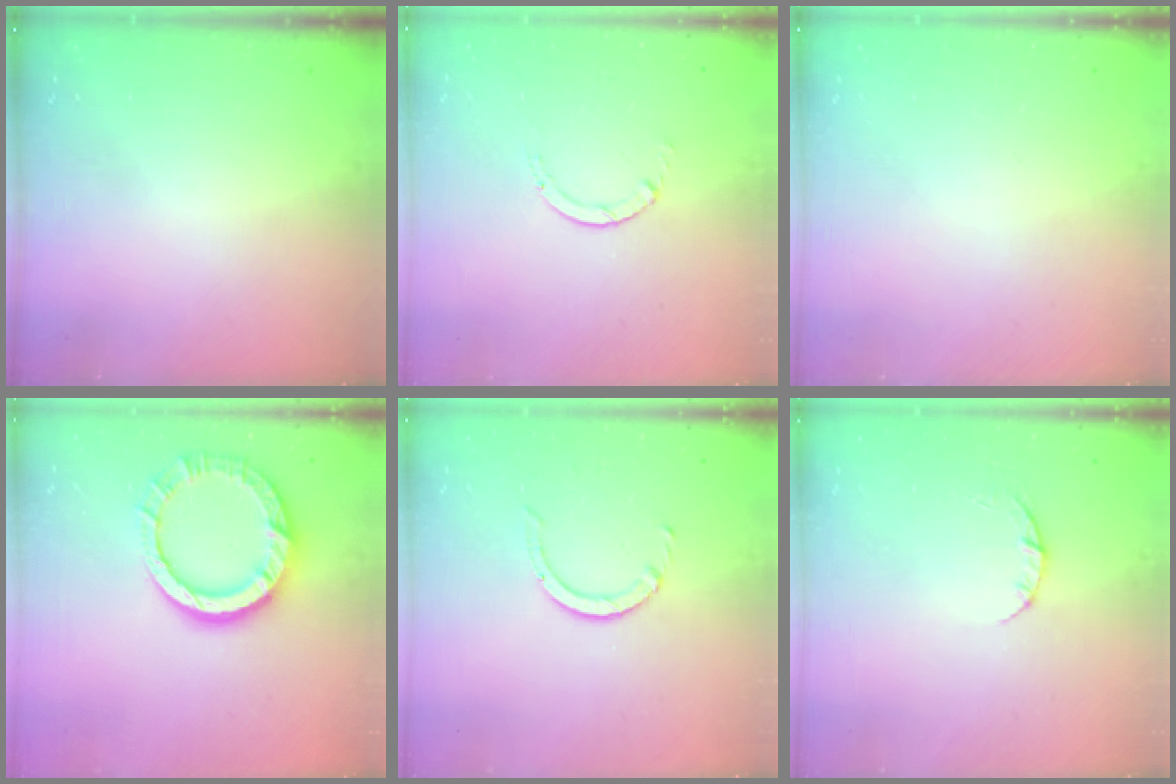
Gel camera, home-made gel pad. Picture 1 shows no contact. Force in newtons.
{"total": 0.6, "press": 0.5, "slide": 0.1}
{"total": 0.0}
{"total": 13.2, "press": 13.1, "slide": 1.6}
{"total": 2.3, "press": 2.3, "slide": 0.3}
{"total": 2.3, "press": 2.3, "slide": 0.3}